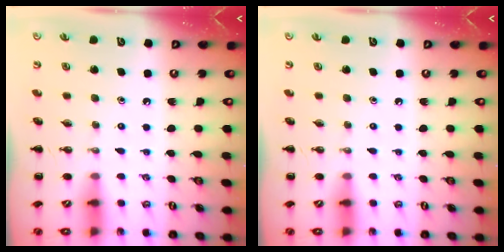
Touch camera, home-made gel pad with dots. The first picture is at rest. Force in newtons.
{"total": 0.0}